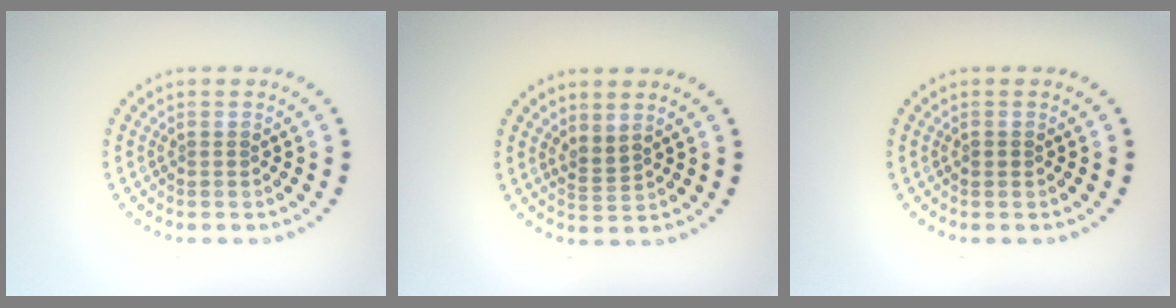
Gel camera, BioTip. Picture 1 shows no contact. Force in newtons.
{"total": 1.7, "press": 1.2, "slide": 1.2}
{"total": 0.8, "press": 0.8, "slide": 0.1}